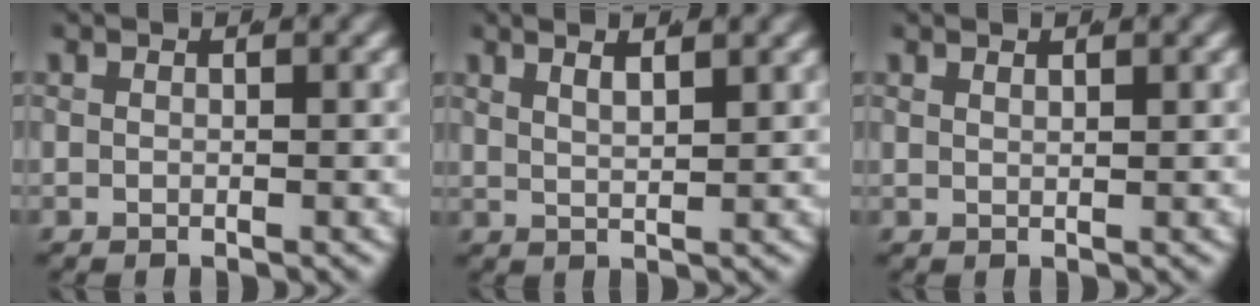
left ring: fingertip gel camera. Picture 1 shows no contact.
{"total": 4.4, "force": [2.2, 2.6, 2.9], "torque": [-0.041, 0.008, 0.026]}
{"total": 1.3, "force": [1.1, 0.4, 0.5], "torque": [-0.004, 0.003, 0.017]}